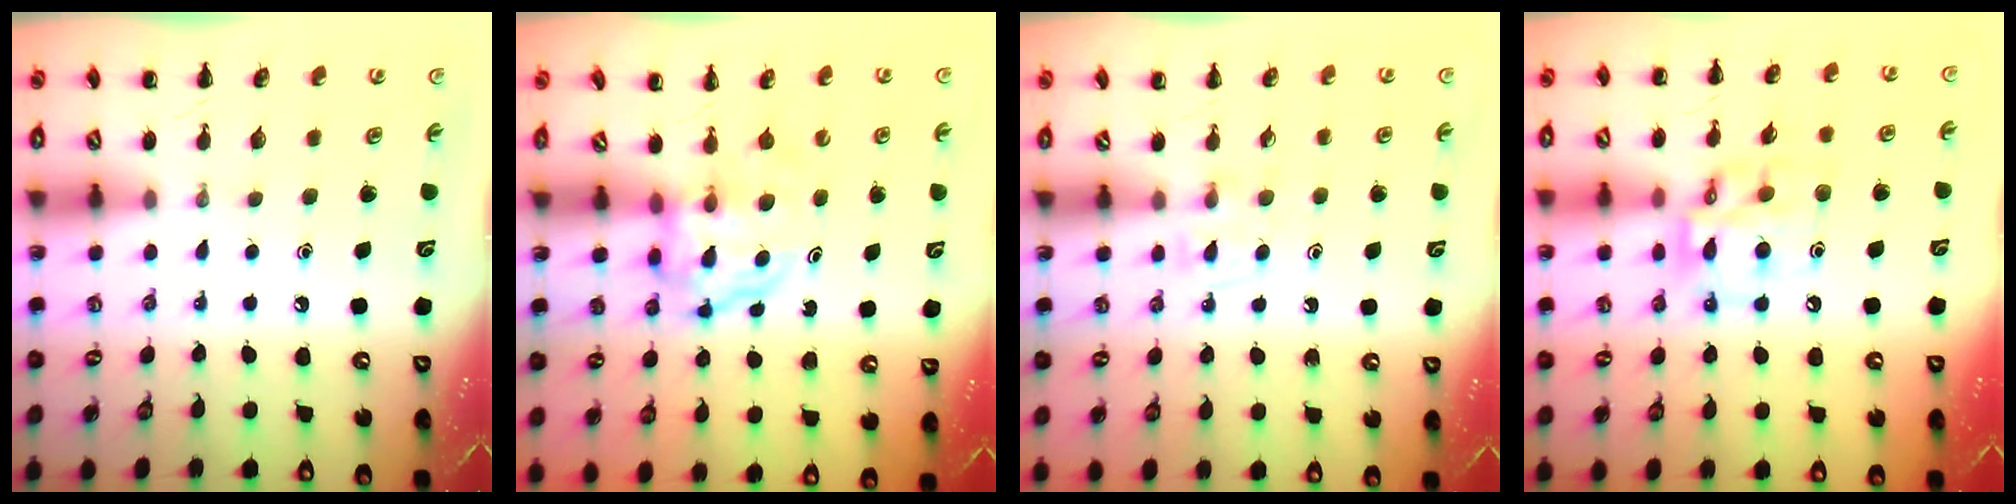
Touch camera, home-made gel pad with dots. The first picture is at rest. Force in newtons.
{"total": 3.7, "press": 3.7, "slide": 0.2}
{"total": 3.5, "press": 3.2, "slide": 1.4}
{"total": 13.8, "press": 13.6, "slide": 2.3}